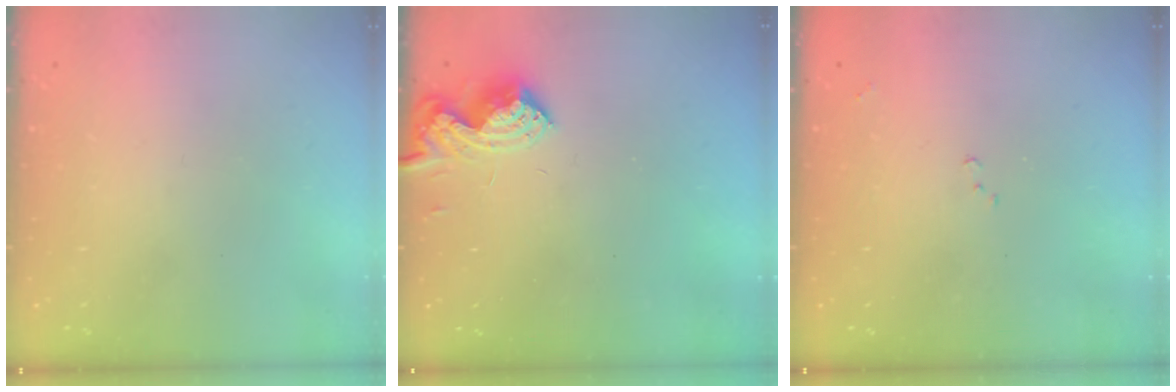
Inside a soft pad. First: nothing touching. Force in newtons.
{"total": 9.3, "press": 9.3, "slide": 0.2}
{"total": 7.4, "press": 7.3, "slide": 1.0}